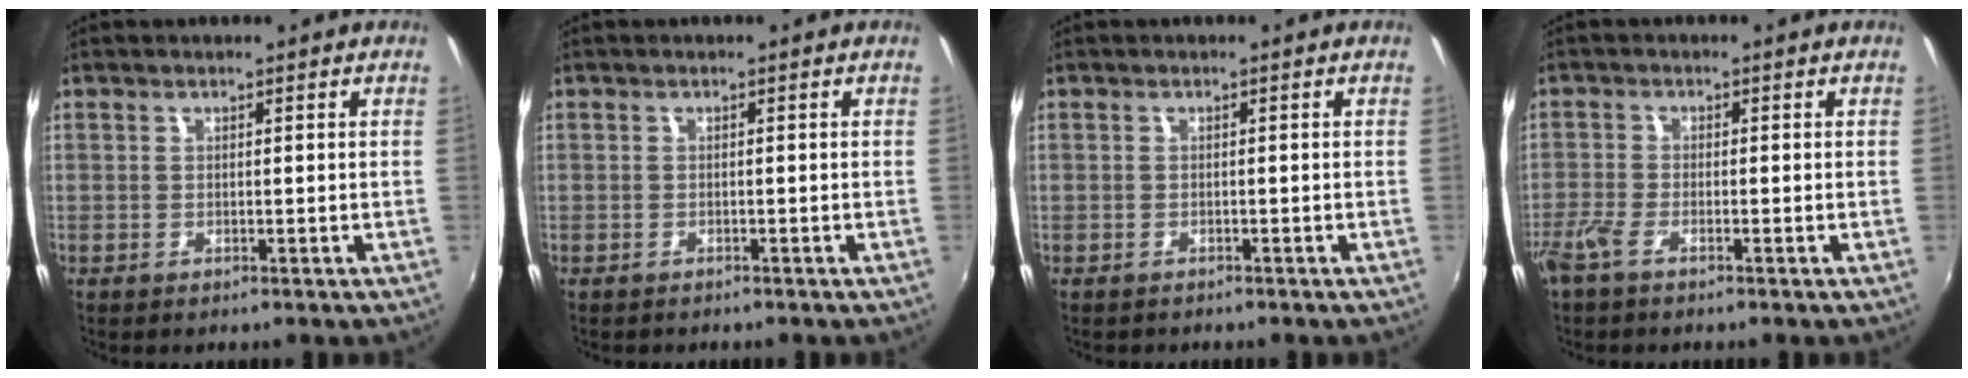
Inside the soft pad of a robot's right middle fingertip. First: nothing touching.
{"total": 0.6, "force": [-0.5, 0.3, 0.0], "torque": [-0.003, 0.001, -0.008]}
{"total": 0.7, "force": [-0.6, 0.4, -0.1], "torque": [-0.002, 0.001, -0.010]}
{"total": 3.2, "force": [-2.4, 0.6, 2.1], "torque": [-0.055, -0.007, -0.053]}